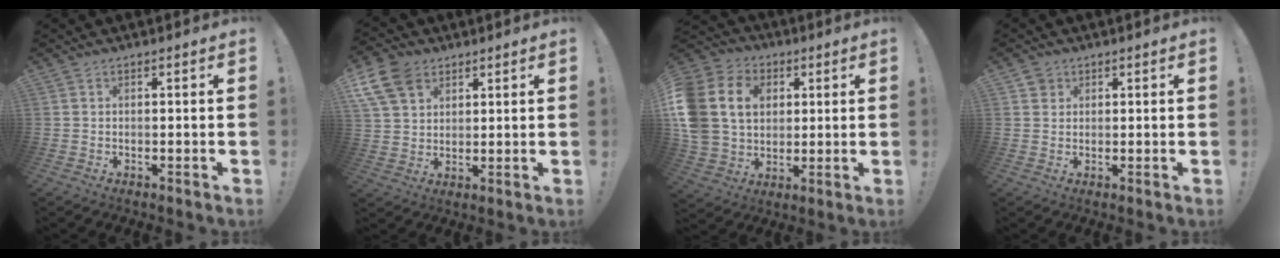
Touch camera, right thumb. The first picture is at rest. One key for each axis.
{"total": 11.0, "fx": 6.0, "fy": 7.5, "fz": 5.3, "tx": -0.113, "ty": -0.027, "tz": 0.119}
{"total": 19.2, "fx": 4.5, "fy": 14.8, "fz": 11.3, "tx": -0.206, "ty": -0.010, "tz": 0.090}
{"total": 2.2, "fx": 1.3, "fy": 1.8, "fz": 0.2, "tx": 0.004, "ty": -0.005, "tz": 0.023}